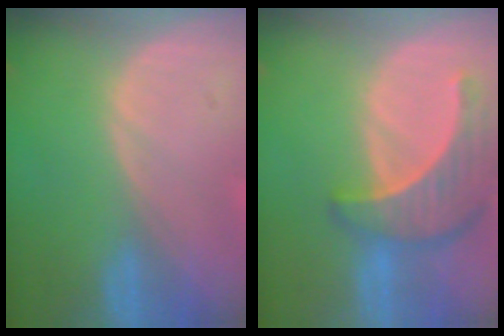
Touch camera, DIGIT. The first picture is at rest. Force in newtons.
{"total": 7.6, "press": 7.3, "slide": 1.9}